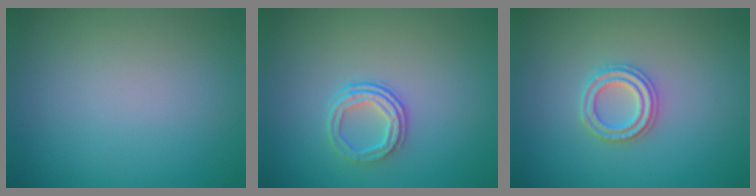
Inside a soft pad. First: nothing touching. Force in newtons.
{"total": 2.4, "press": 1.7, "slide": 1.7}
{"total": 2.3, "press": 2.2, "slide": 0.4}